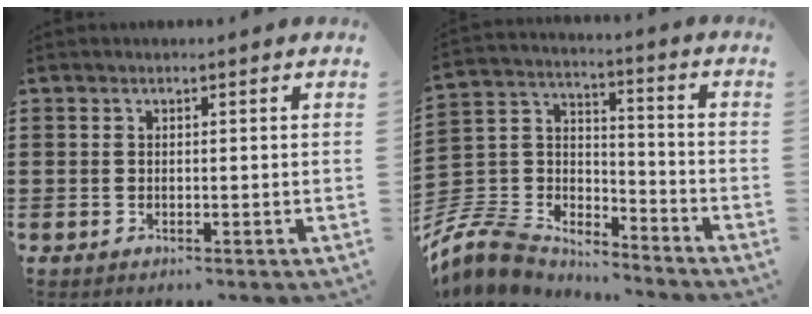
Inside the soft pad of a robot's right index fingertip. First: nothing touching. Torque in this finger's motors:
{"motor_torque": [-2.14, 0.00, -0.71, -0.21]}